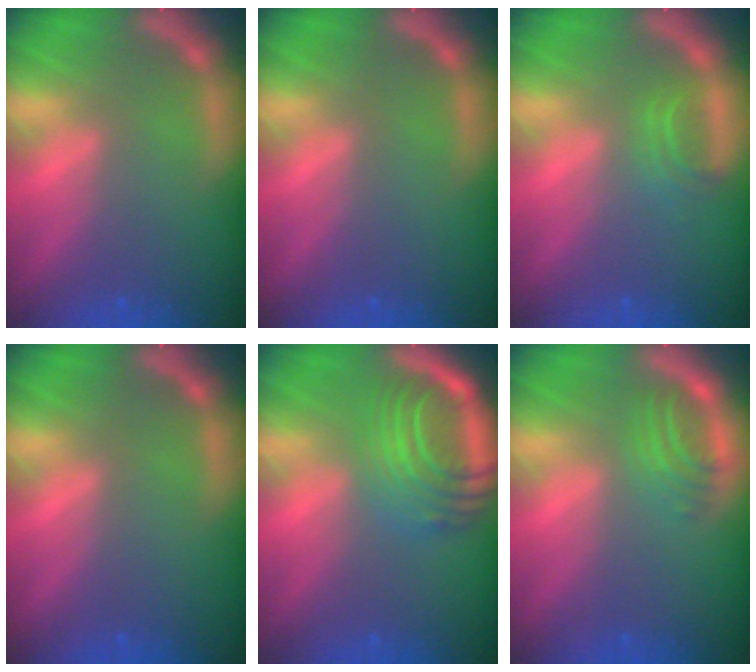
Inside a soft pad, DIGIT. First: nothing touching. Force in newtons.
{"total": 0.0}
{"total": 1.9}
{"total": 0.0}
{"total": 9.0}
{"total": 2.9}